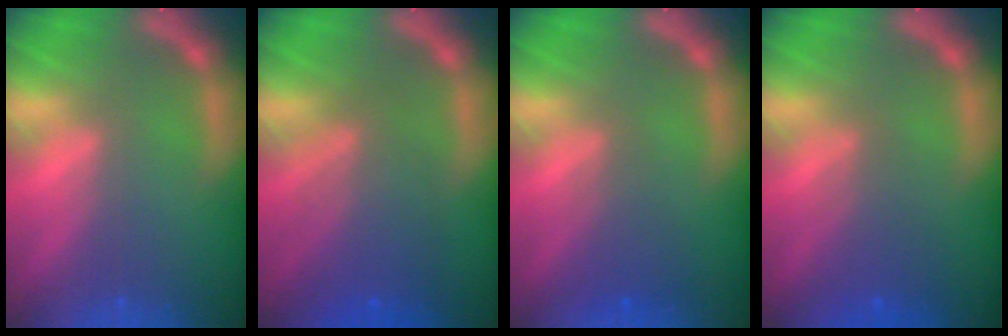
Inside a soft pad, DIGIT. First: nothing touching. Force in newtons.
{"total": 6.0}
{"total": 2.4}
{"total": 3.0}